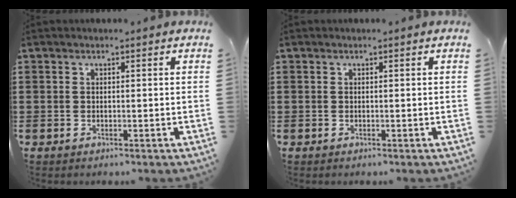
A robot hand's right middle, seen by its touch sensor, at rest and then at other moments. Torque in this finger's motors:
{"motor_torque": [-0.10, 0.01, 0.00, 0.00]}